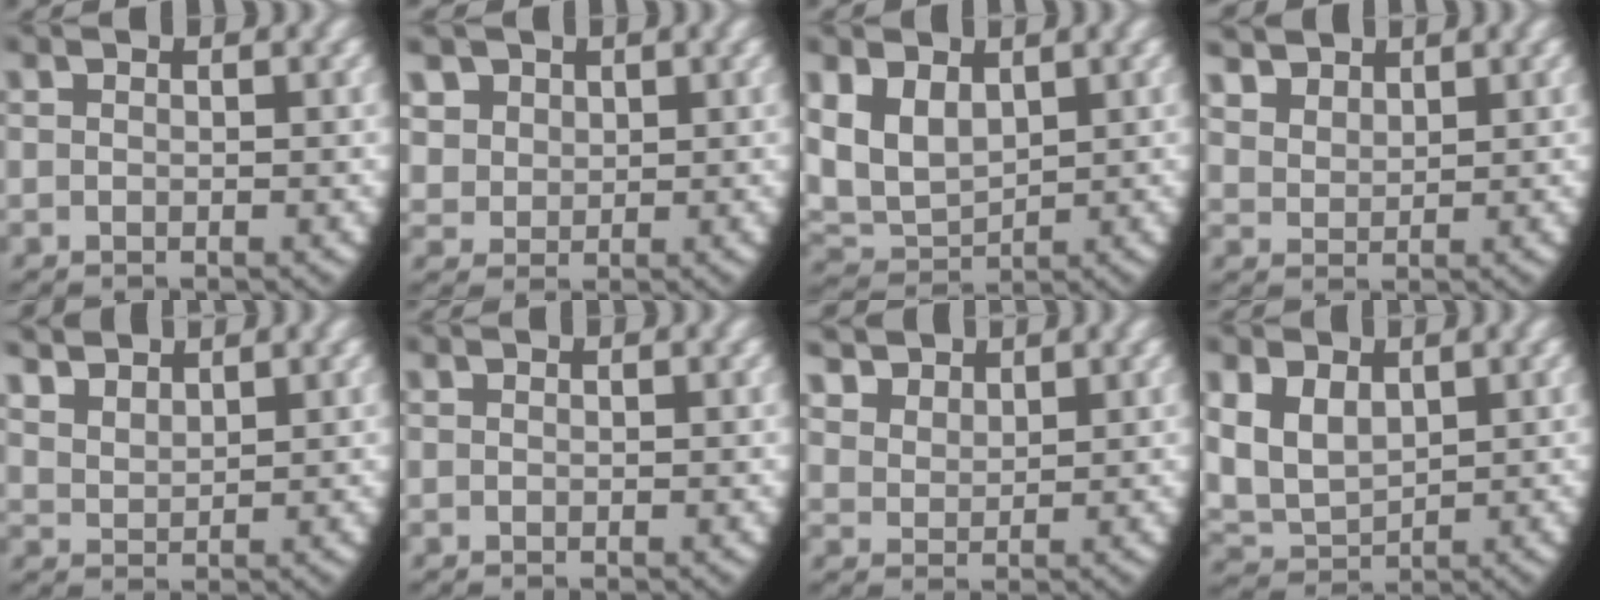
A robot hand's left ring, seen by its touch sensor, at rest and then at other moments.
{"total": 6.0, "force": [1.9, 5.1, 2.5], "torque": [-0.076, -0.011, 0.040]}
{"total": 8.6, "force": [0.9, 7.3, 4.5], "torque": [-0.129, -0.028, 0.024]}
{"total": 3.3, "force": [2.5, 1.8, 1.2], "torque": [-0.031, -0.006, 0.057]}
{"total": 3.4, "force": [2.8, 1.7, 1.1], "torque": [-0.033, -0.001, 0.056]}
{"total": 0.0}
{"total": 3.6, "force": [2.8, 1.9, 1.3], "torque": [-0.033, -0.005, 0.059]}
{"total": 7.6, "force": [0.7, 6.5, 3.9], "torque": [-0.117, -0.024, 0.022]}